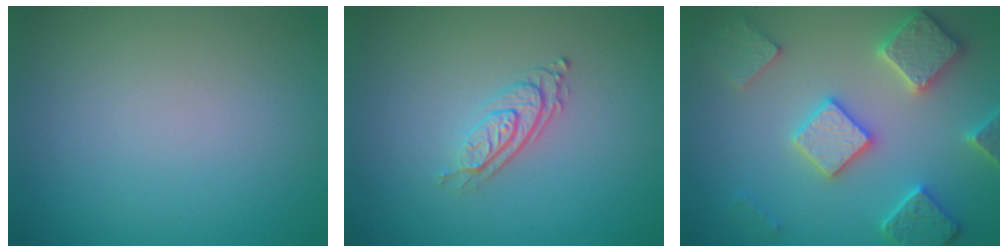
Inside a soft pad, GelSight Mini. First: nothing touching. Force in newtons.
{"total": 2.7, "press": 2.0, "slide": 1.9}
{"total": 5.8, "press": 5.6, "slide": 1.3}